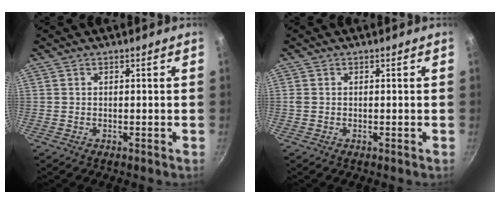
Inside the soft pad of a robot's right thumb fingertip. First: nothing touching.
{"total": 0.7, "force": [0.0, 0.5, 0.4], "torque": [-0.010, 0.000, 0.000]}